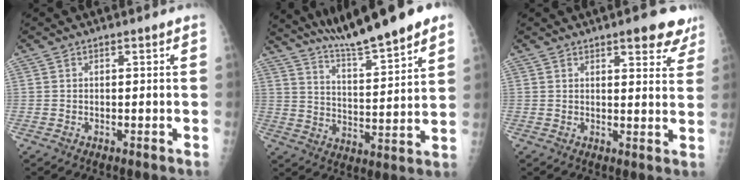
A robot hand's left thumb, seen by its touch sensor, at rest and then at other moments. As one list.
[{"total": 17.2, "force": [13.8, 1.8, 10.1], "torque": [-0.138, -0.067, 0.221]}, {"total": 7.9, "force": [5.5, 2.7, 5.0], "torque": [-0.032, -0.025, 0.061]}]